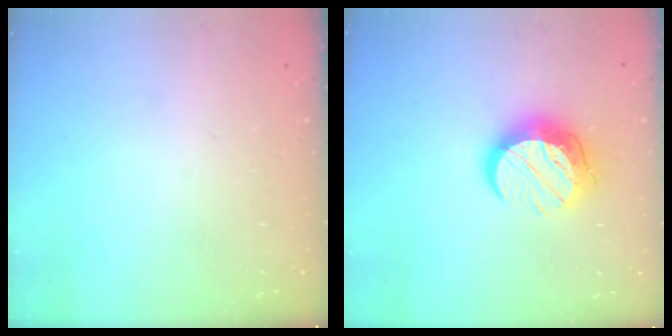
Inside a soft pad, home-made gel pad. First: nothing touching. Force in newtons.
{"total": 13.0, "press": 12.9, "slide": 1.2}